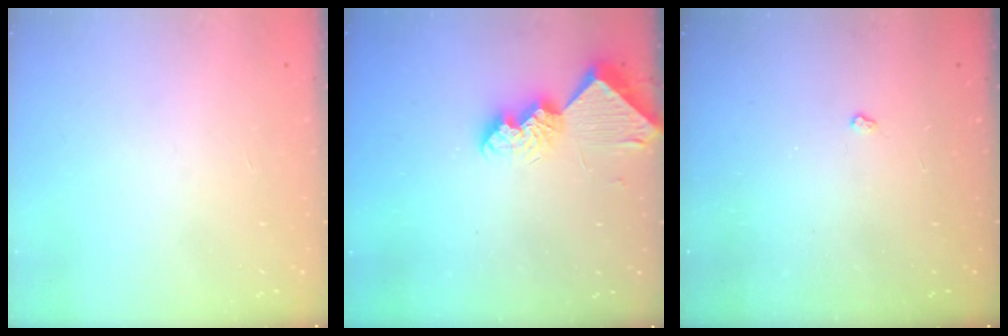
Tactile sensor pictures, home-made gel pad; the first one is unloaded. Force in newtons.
{"total": 10.1, "press": 10.0, "slide": 1.0}
{"total": 2.5, "press": 2.4, "slide": 0.5}